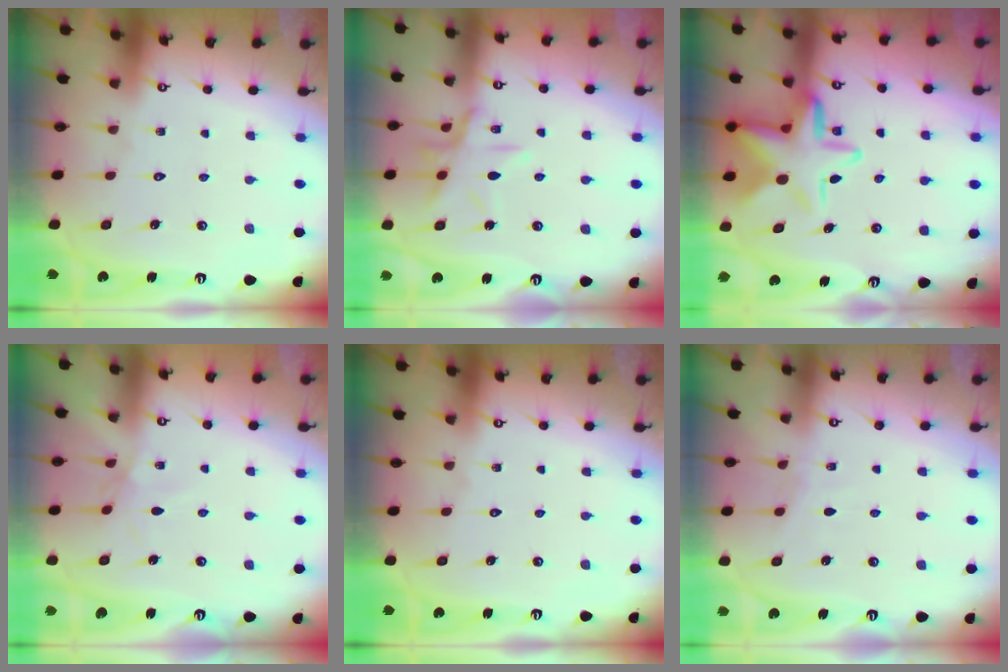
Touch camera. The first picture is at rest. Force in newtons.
{"total": 12.2, "press": 12.1, "slide": 0.9}
{"total": 14.0, "press": 13.7, "slide": 2.5}
{"total": 2.2, "press": 2.1, "slide": 0.5}
{"total": 0.0}
{"total": 2.4, "press": 2.4, "slide": 0.3}